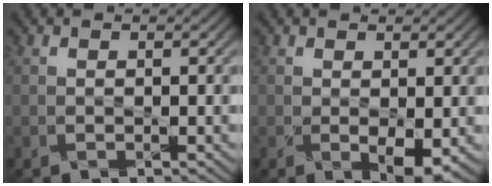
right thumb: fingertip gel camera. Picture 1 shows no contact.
{"total": 2.7, "force": [-0.1, 1.0, 2.5], "torque": [-0.047, -0.012, 0.006]}